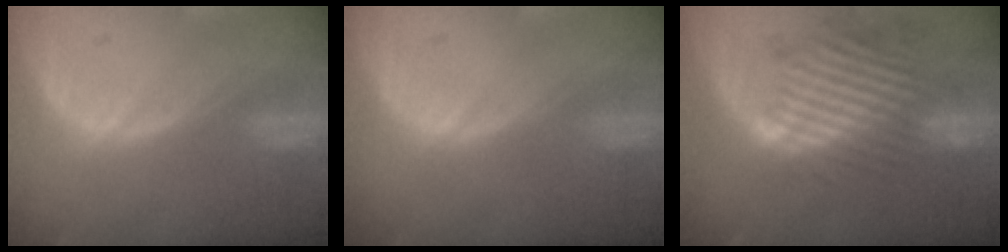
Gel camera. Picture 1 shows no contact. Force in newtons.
{"total": 0.0}
{"total": 11.0, "press": 10.2, "slide": 4.1}